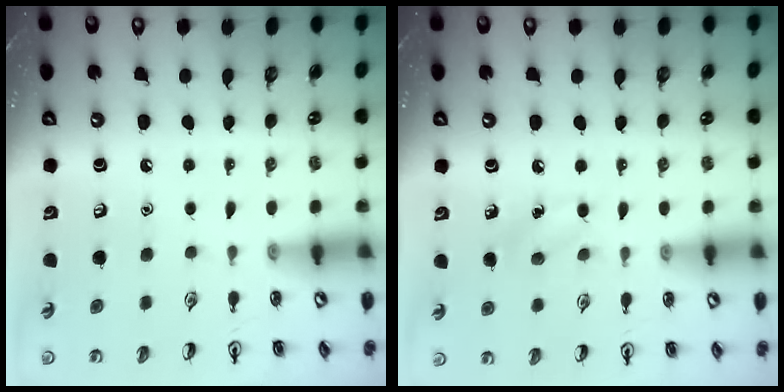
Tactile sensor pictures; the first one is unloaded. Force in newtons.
{"total": 7.1, "press": 6.9, "slide": 1.7}